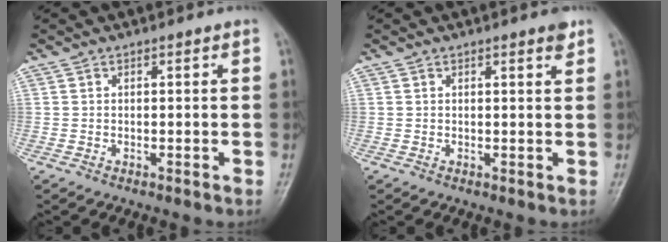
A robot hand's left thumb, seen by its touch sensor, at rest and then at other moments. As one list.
[{"total": 1.6, "force": [1.1, 0.3, 1.1], "torque": [-0.014, -0.006, 0.013]}]